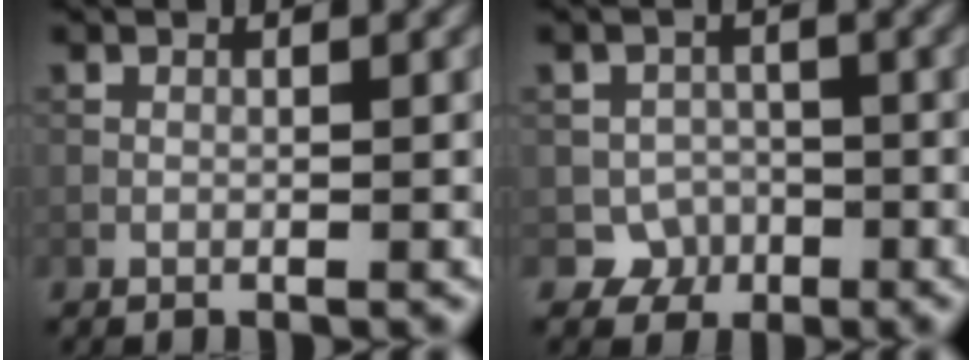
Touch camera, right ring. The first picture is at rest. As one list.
[{"total": 2.7, "force": [-1.2, 2.4, 0.3], "torque": [0.011, 0.006, -0.015]}]